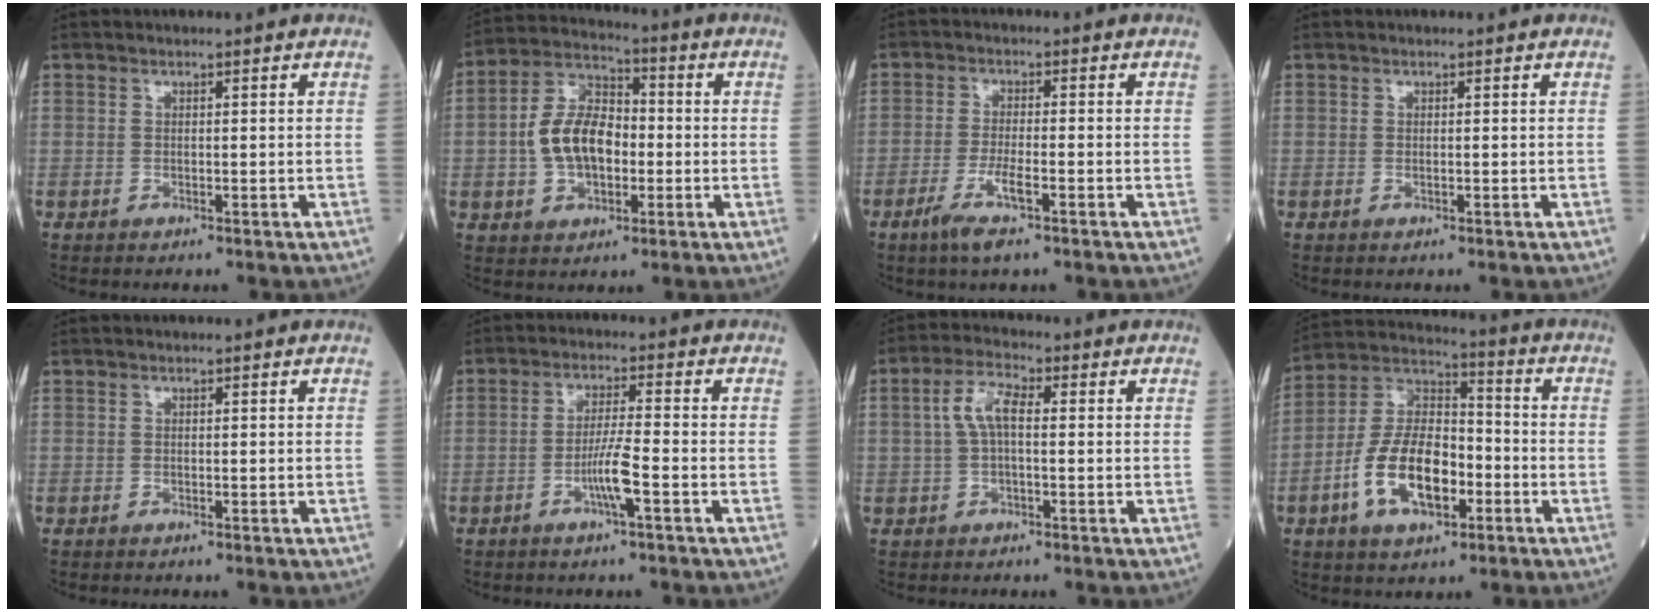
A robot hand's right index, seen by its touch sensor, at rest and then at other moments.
{"total": 10.5, "force": [-1.2, 6.2, 8.3], "torque": [-0.168, 0.025, -0.024]}
{"total": 5.1, "force": [-2.8, 0.5, 4.2], "torque": [-0.084, -0.007, -0.053]}
{"total": 0.0}
{"total": 0.0}
{"total": 4.9, "force": [-2.0, -0.3, 4.5], "torque": [-0.089, -0.002, -0.039]}
{"total": 5.2, "force": [0.6, 2.0, 4.8], "torque": [-0.103, 0.020, 0.010]}
{"total": 14.0, "force": [-4.7, 6.7, 11.4], "torque": [-0.233, 0.015, -0.085]}